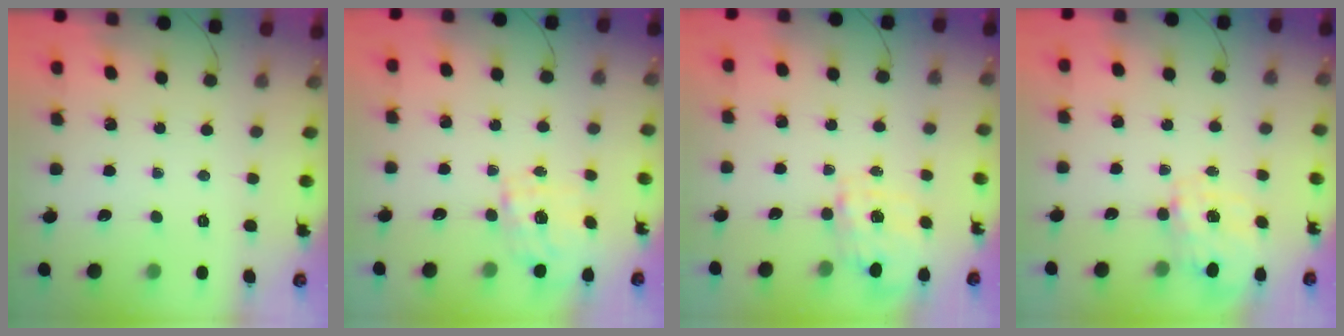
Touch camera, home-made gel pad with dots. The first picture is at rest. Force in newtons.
{"total": 2.2, "press": 2.2, "slide": 0.4}
{"total": 3.9, "press": 3.9, "slide": 0.8}
{"total": 3.8, "press": 3.7, "slide": 0.9}